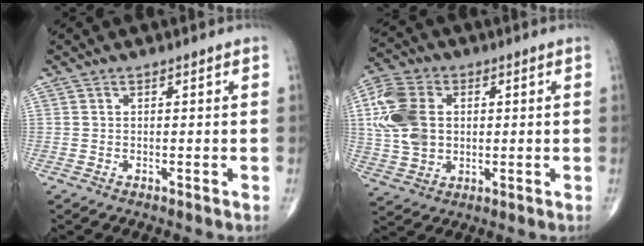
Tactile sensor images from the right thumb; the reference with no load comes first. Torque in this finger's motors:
{"motor_torque": [0.16, 0.20, 0.84, 0.40, 0.12]}